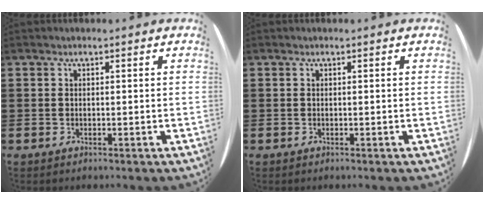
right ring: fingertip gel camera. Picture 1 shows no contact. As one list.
[{"total": 0.0}]